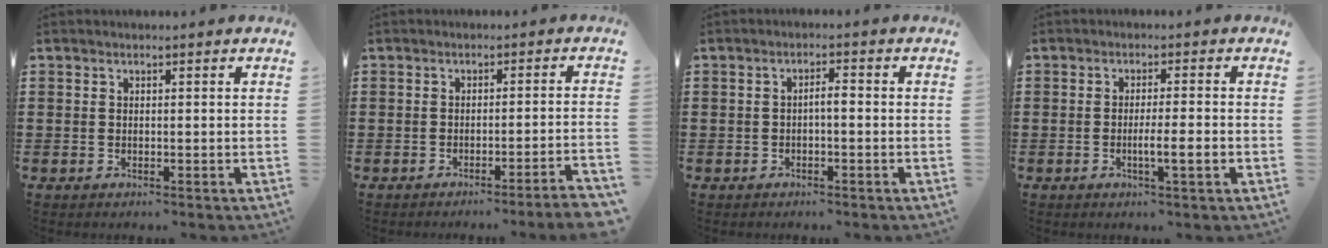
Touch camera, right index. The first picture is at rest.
{"total": 2.9, "force": [-2.4, -0.8, 1.5], "torque": [-0.024, -0.011, -0.047]}
{"total": 1.7, "force": [-0.6, 0.4, 1.6], "torque": [-0.029, 0.002, -0.012]}
{"total": 4.2, "force": [-1.3, 0.1, 4.0], "torque": [-0.067, -0.007, -0.023]}